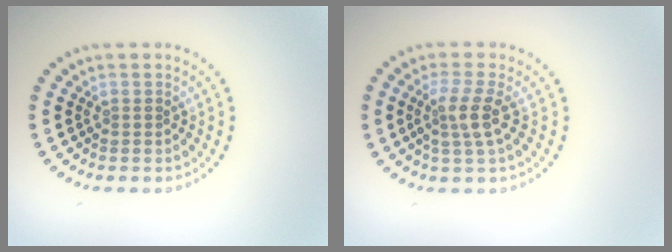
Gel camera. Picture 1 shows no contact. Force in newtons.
{"total": 2.7, "press": 2.3, "slide": 1.5}